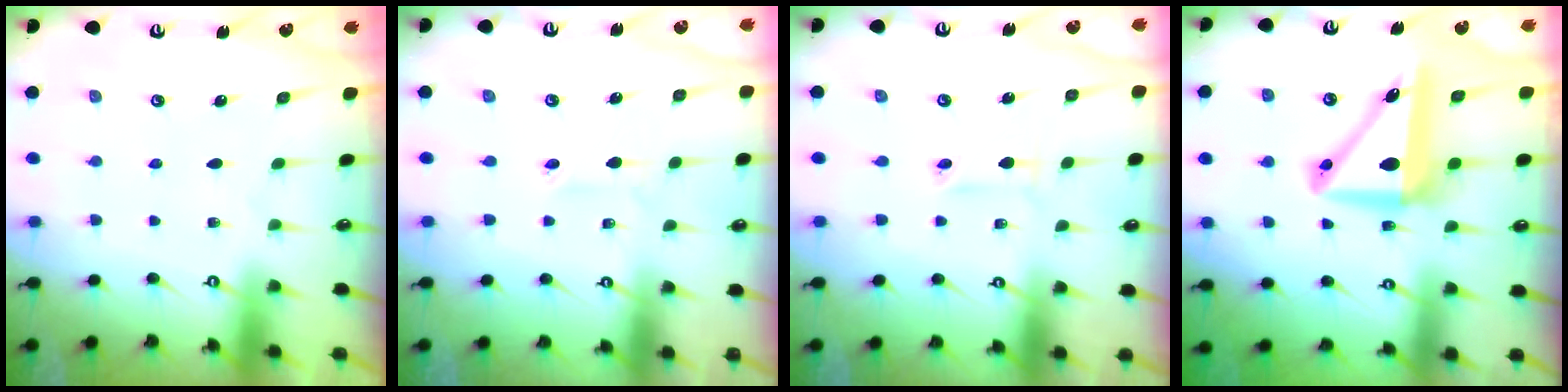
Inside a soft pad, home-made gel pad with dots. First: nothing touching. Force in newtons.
{"total": 2.7, "press": 2.7, "slide": 0.3}
{"total": 3.8, "press": 3.7, "slide": 0.3}
{"total": 10.7, "press": 10.4, "slide": 2.5}